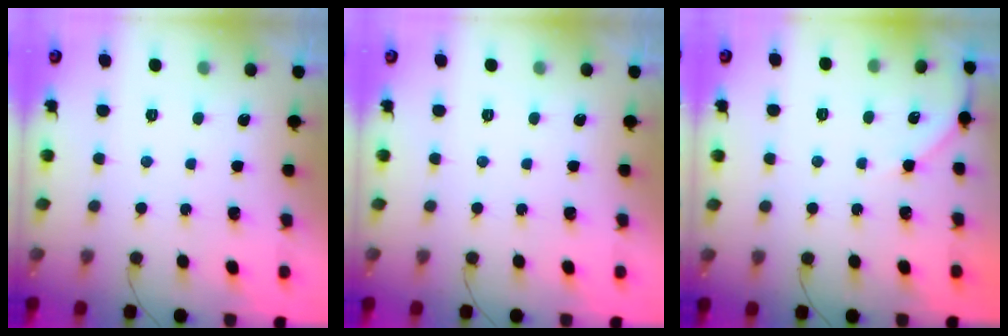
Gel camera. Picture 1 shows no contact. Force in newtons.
{"total": 0.0}
{"total": 4.2, "press": 4.1, "slide": 0.6}